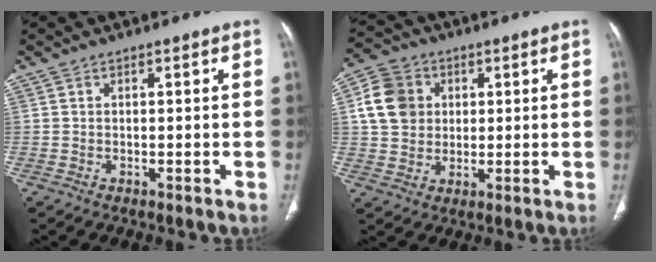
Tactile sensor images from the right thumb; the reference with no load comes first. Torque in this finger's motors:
{"motor_torque": [1.14, 0.99, 0.83, -0.69, -0.03]}